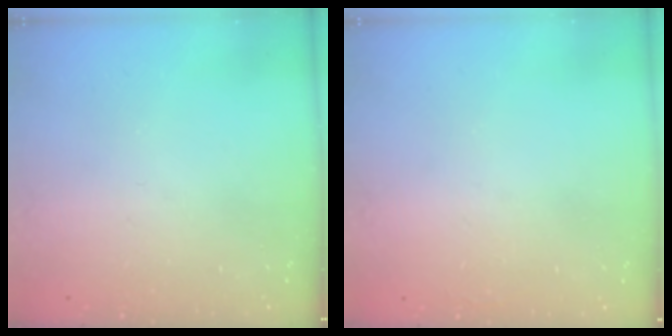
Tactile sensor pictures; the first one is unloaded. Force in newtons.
{"total": 1.6, "press": 1.6, "slide": 0.0}